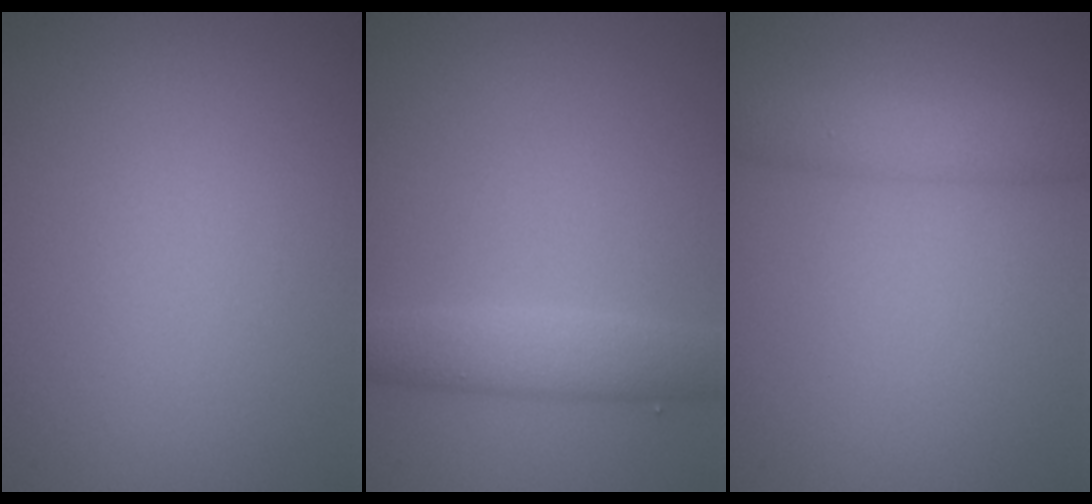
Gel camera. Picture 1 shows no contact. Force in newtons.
{"total": 3.2, "press": 3.2, "slide": 0.2}
{"total": 3.0, "press": 3.0, "slide": 0.2}